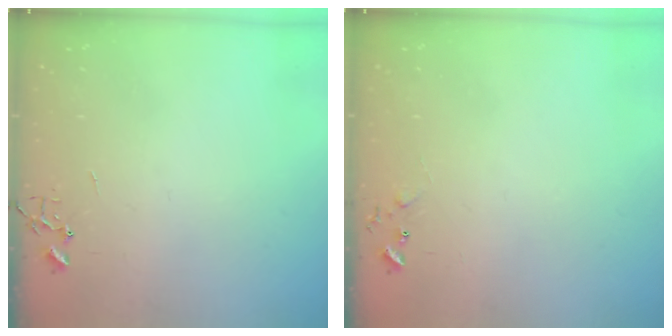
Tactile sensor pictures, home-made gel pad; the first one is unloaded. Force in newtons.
{"total": 5.1, "press": 5.0, "slide": 0.8}